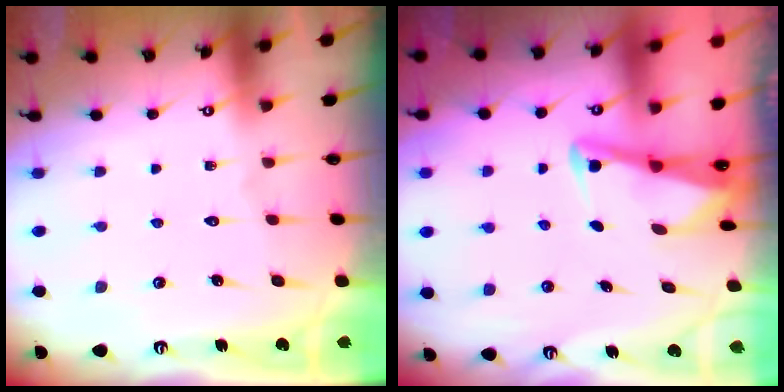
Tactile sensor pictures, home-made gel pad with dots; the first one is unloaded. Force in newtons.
{"total": 2.9, "press": 2.8, "slide": 0.4}